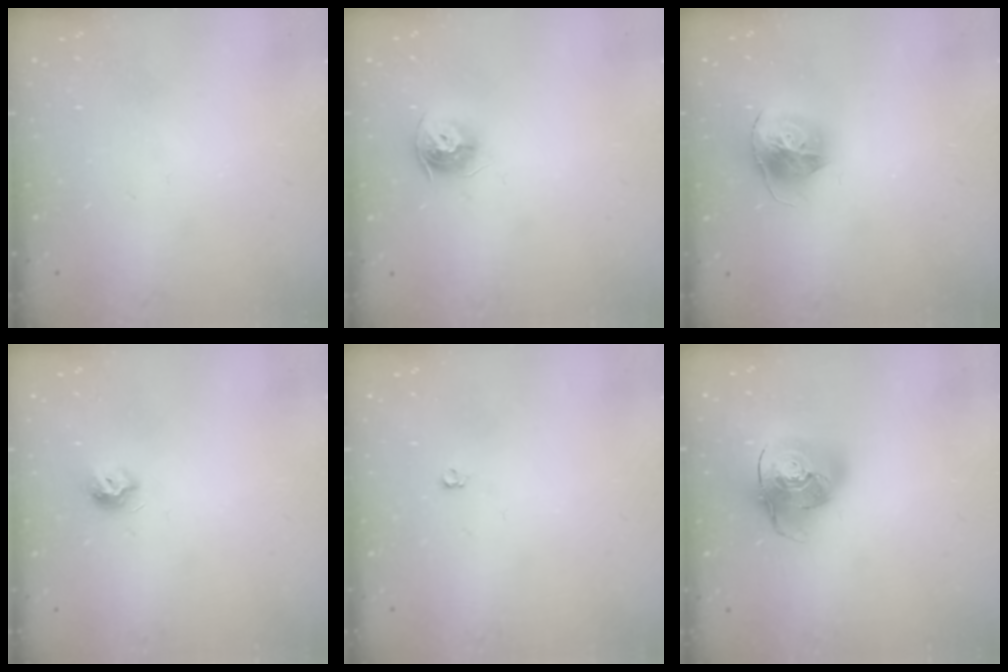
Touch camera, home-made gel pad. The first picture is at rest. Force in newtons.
{"total": 9.3, "press": 9.3, "slide": 1.0}
{"total": 14.8, "press": 14.7, "slide": 1.6}
{"total": 8.2, "press": 8.2, "slide": 0.7}
{"total": 3.6, "press": 3.5, "slide": 0.6}
{"total": 15.6, "press": 15.4, "slide": 2.2}